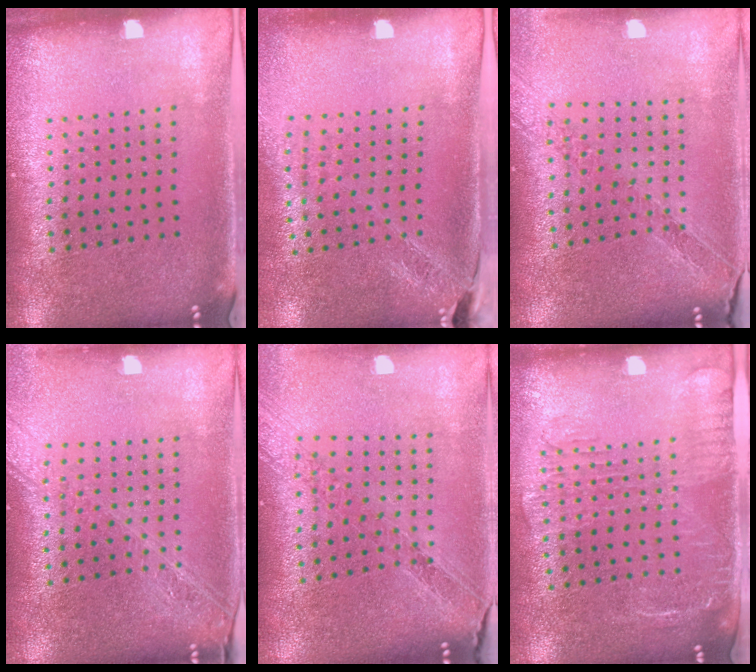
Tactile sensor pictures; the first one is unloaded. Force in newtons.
{"total": 1.9, "press": 1.6, "slide": 1.0}
{"total": 1.2, "press": 1.2, "slide": 0.2}
{"total": 2.0, "press": 1.8, "slide": 1.0}
{"total": 1.2, "press": 1.2, "slide": 0.1}
{"total": 2.0, "press": 1.6, "slide": 1.1}